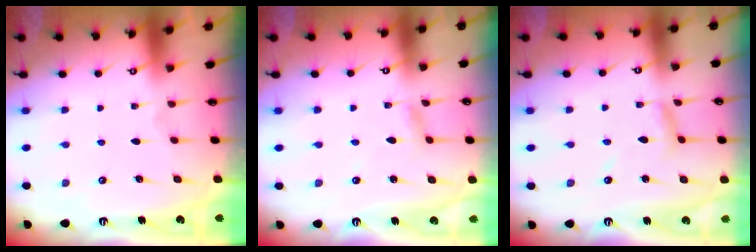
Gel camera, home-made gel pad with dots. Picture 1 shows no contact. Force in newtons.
{"total": 1.9, "press": 1.9, "slide": 0.1}
{"total": 6.5, "press": 6.5, "slide": 0.4}